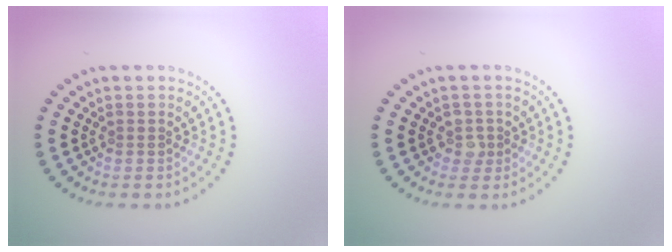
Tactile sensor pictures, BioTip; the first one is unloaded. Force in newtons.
{"total": 1.5, "press": 1.3, "slide": 0.9}